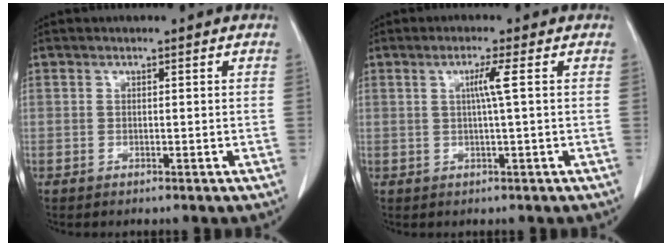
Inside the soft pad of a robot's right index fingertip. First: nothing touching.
{"total": 2.8, "force": [0.5, -0.8, 2.7], "torque": [-0.051, 0.000, 0.010]}